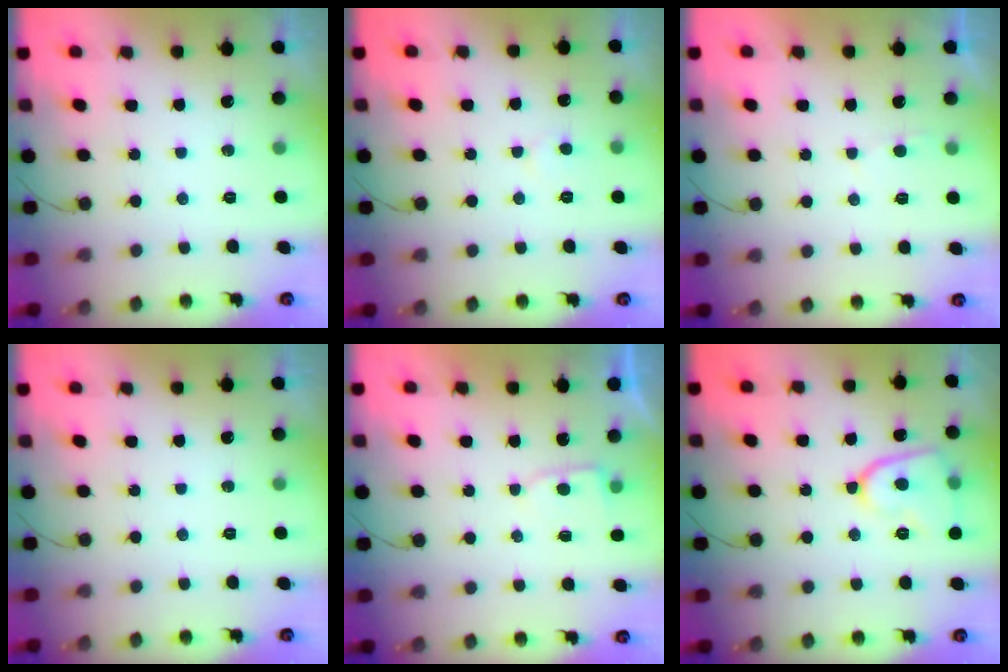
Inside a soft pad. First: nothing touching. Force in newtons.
{"total": 2.4, "press": 2.4, "slide": 0.2}
{"total": 2.5, "press": 2.5, "slide": 0.2}
{"total": 0.0}
{"total": 2.8, "press": 2.8, "slide": 0.4}
{"total": 11.6, "press": 11.4, "slide": 1.5}